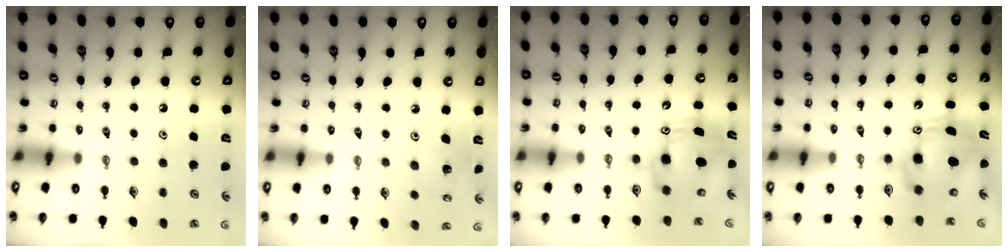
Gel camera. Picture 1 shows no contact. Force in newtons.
{"total": 3.9, "press": 3.7, "slide": 1.3}
{"total": 8.8, "press": 8.6, "slide": 1.9}
{"total": 10.2, "press": 10.0, "slide": 2.0}